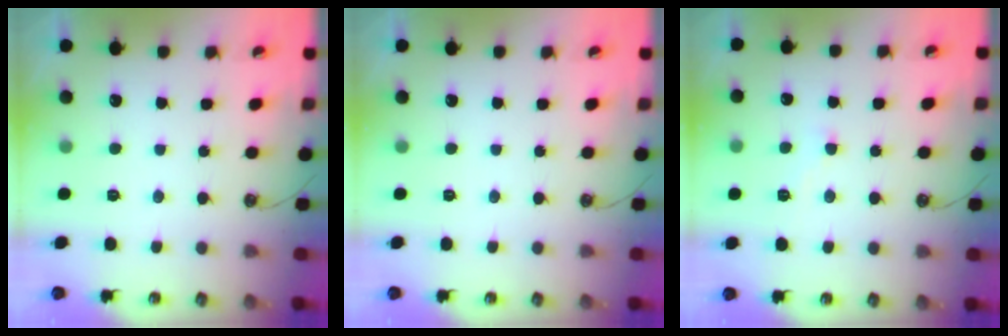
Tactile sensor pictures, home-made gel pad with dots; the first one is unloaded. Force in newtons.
{"total": 0.0}
{"total": 2.9, "press": 2.9, "slide": 0.5}